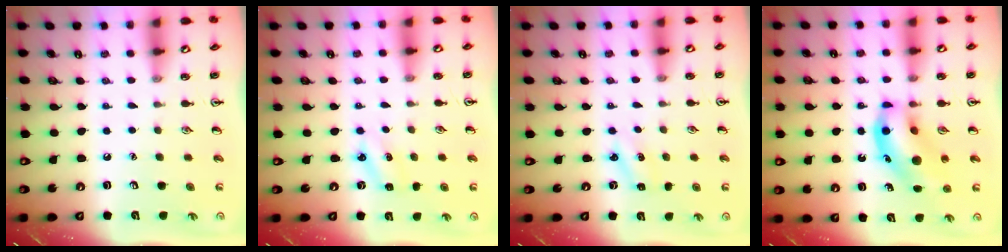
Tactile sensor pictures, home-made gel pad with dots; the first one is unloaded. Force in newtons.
{"total": 3.2, "press": 3.0, "slide": 1.1}
{"total": 2.5, "press": 2.3, "slide": 0.9}
{"total": 12.0, "press": 11.5, "slide": 3.5}